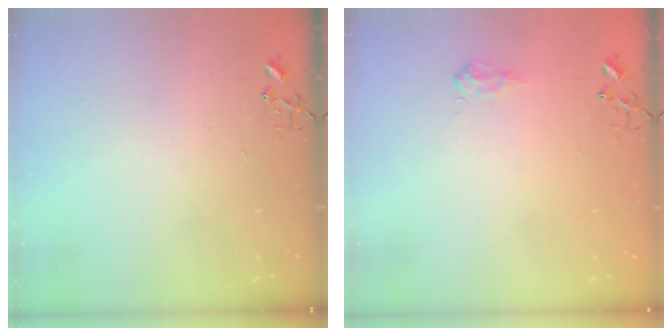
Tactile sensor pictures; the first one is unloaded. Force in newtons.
{"total": 6.8, "press": 6.8, "slide": 0.8}